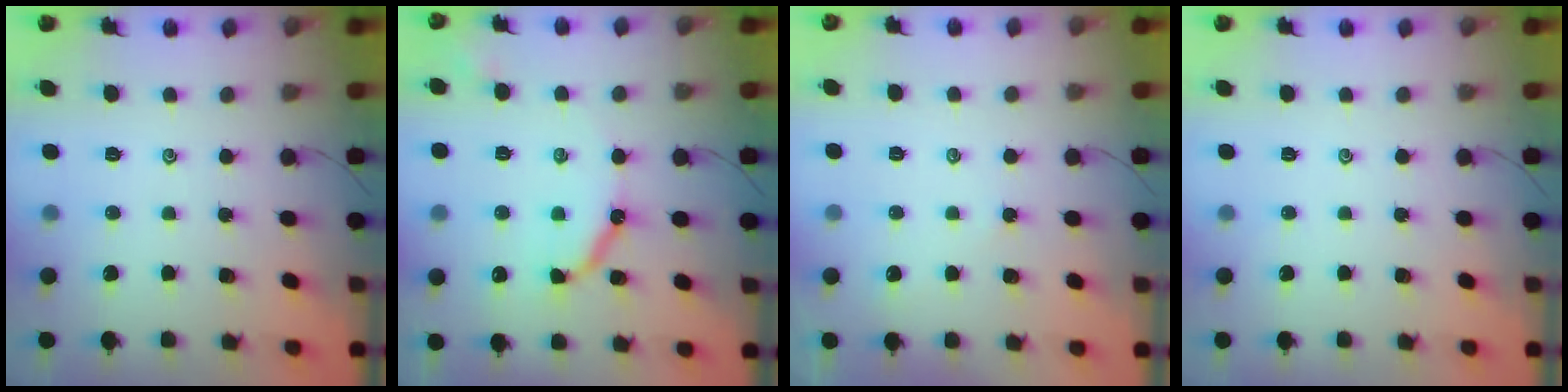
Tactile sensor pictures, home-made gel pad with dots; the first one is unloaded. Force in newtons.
{"total": 9.5, "press": 9.5, "slide": 0.8}
{"total": 1.4, "press": 1.4, "slide": 0.4}
{"total": 0.0}